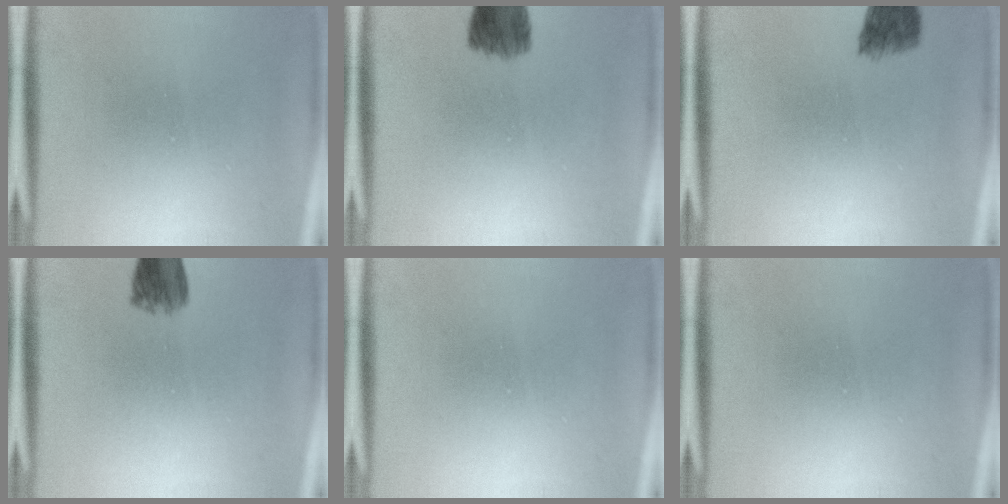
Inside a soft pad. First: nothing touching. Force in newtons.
{"total": 6.6}
{"total": 4.5}
{"total": 4.6}
{"total": 0.0}
{"total": 0.0}